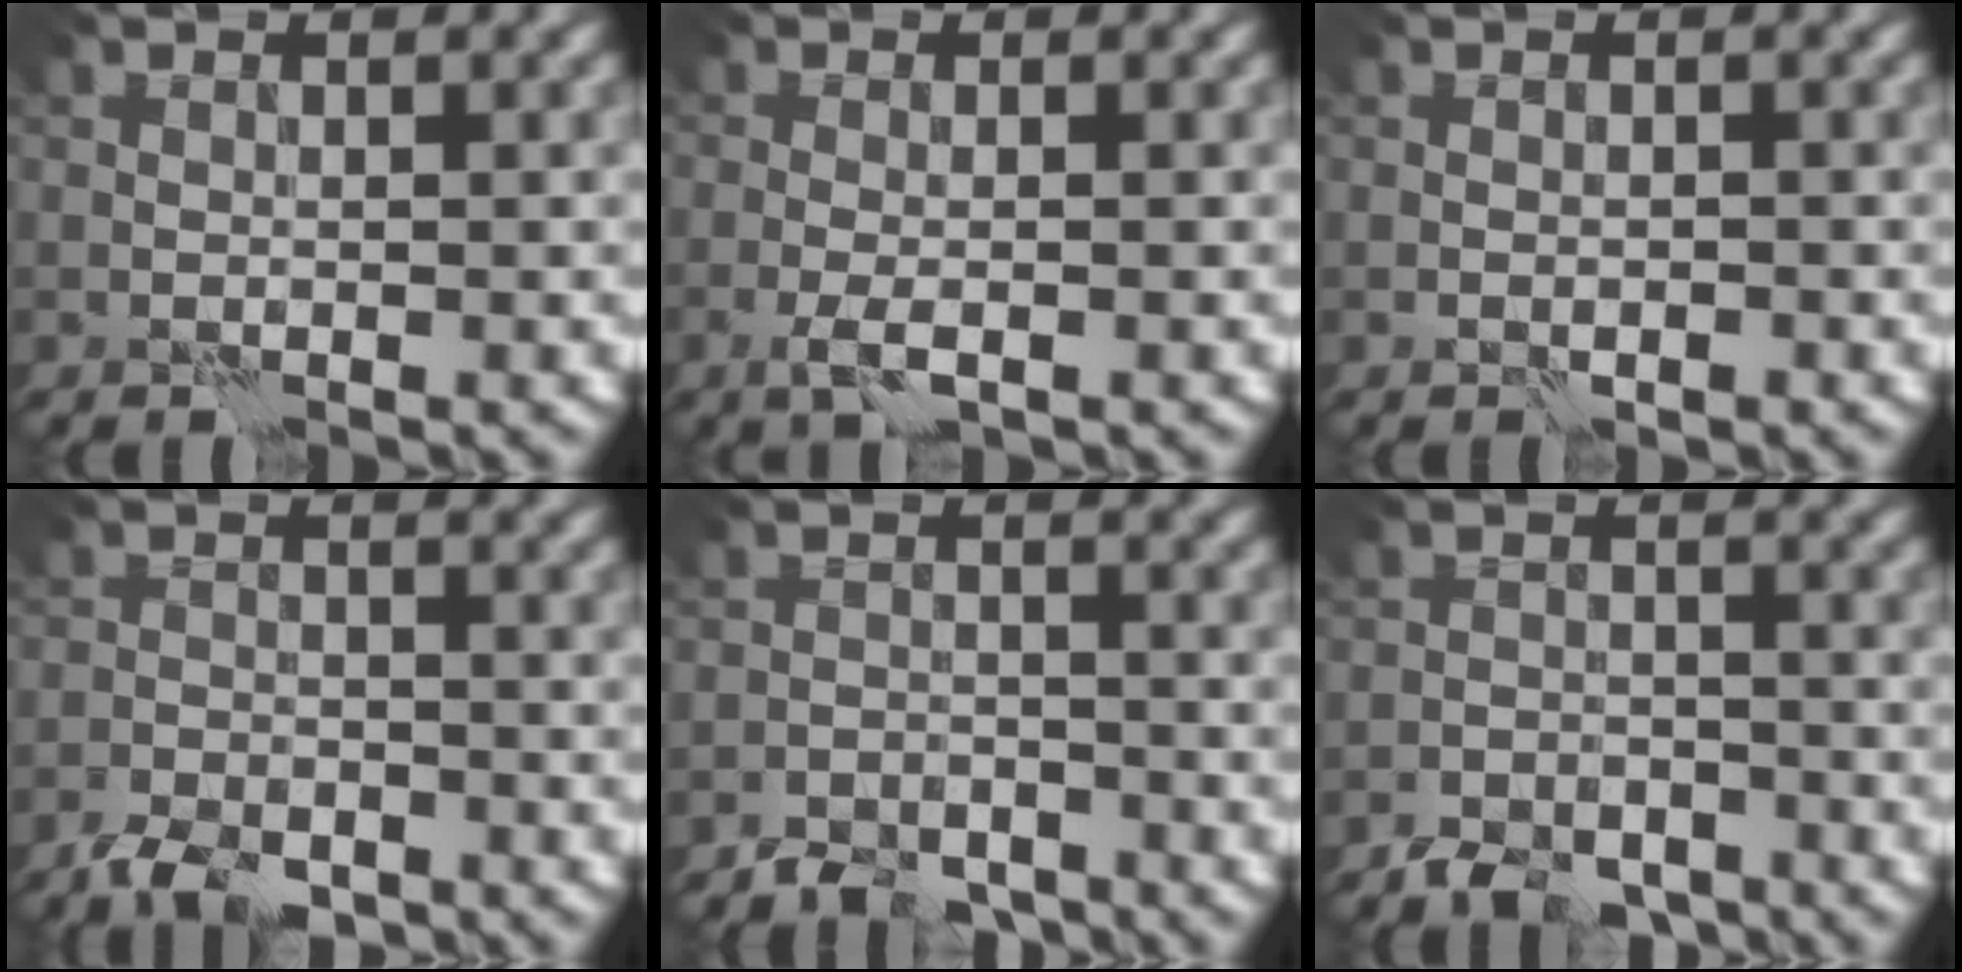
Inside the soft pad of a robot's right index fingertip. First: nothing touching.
{"total": 2.0, "force": [-0.9, 0.5, 1.7], "torque": [-0.041, -0.003, -0.021]}
{"total": 0.8, "force": [-0.5, 0.4, 0.5], "torque": [-0.009, 0.000, -0.010]}
{"total": 4.0, "force": [-3.4, 1.4, 1.5], "torque": [-0.025, -0.004, -0.070]}
{"total": 3.3, "force": [-3.1, 1.1, 0.5], "torque": [-0.004, 0.004, -0.062]}
{"total": 3.7, "force": [-3.3, 1.5, 0.8], "torque": [-0.009, 0.000, -0.066]}